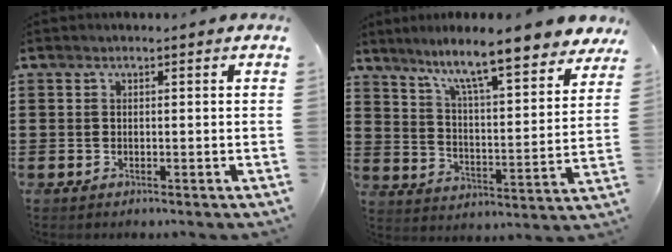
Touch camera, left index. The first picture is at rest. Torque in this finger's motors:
{"motor_torque": [1.75, -0.38, 0.51, 0.21]}